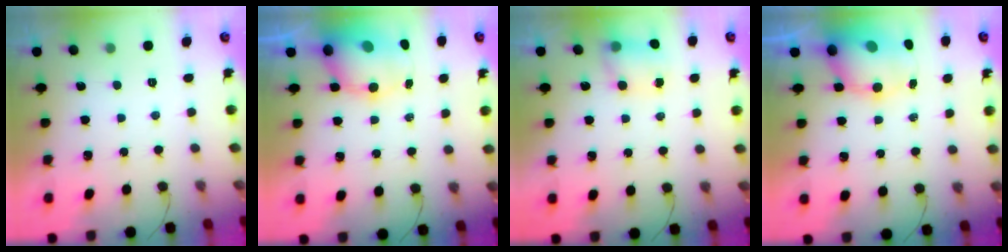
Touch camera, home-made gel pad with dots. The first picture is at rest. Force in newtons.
{"total": 8.2, "press": 8.1, "slide": 1.5}
{"total": 6.9, "press": 6.9, "slide": 0.7}
{"total": 8.2, "press": 8.1, "slide": 1.5}